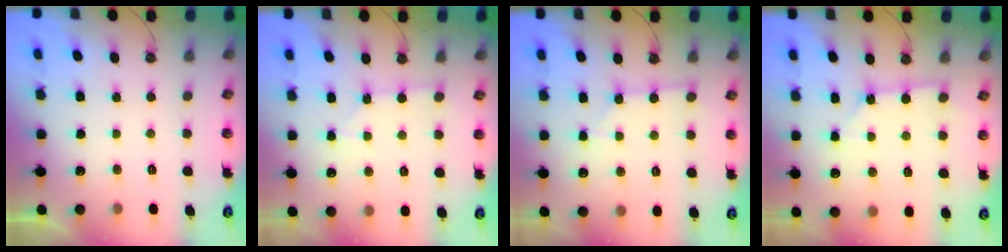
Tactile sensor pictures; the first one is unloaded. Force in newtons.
{"total": 3.8, "press": 3.8, "slide": 0.5}
{"total": 2.6, "press": 2.6, "slide": 0.3}
{"total": 2.8, "press": 2.8, "slide": 0.2}